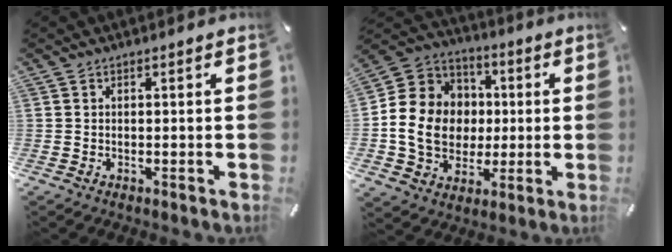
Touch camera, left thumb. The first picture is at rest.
{"total": 15.1, "force": [-1.4, 13.7, 6.3], "torque": [-0.132, 0.019, -0.018]}